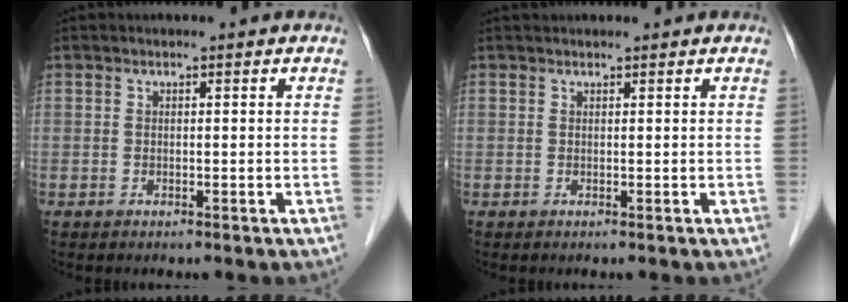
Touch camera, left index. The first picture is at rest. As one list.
[{"total": 1.7, "force": [1.6, 0.3, 0.3], "torque": [-0.009, 0.026, 0.026]}]